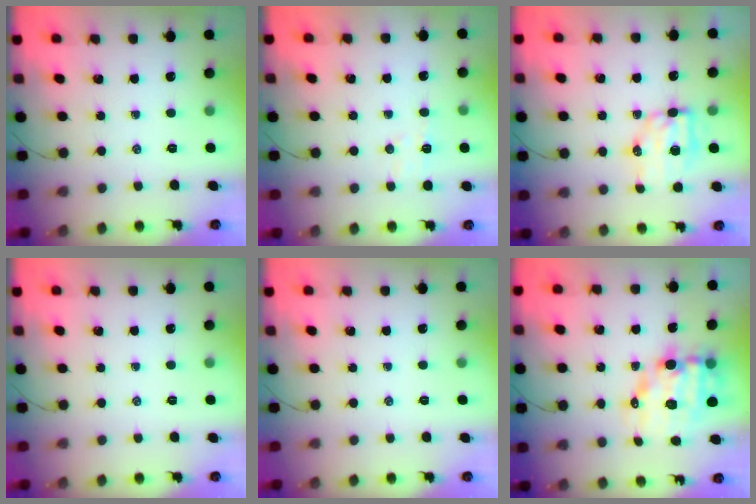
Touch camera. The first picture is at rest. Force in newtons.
{"total": 4.9, "press": 4.9, "slide": 0.7}
{"total": 7.4, "press": 7.3, "slide": 0.7}
{"total": 0.0}
{"total": 0.0}
{"total": 12.5, "press": 12.2, "slide": 2.8}